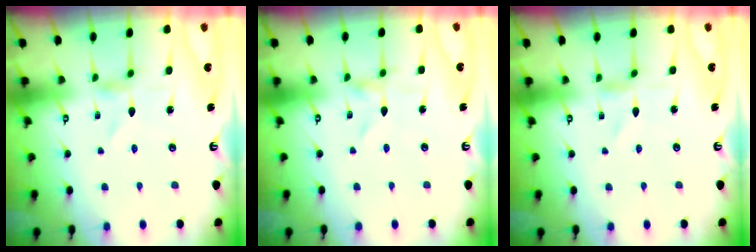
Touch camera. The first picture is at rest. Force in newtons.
{"total": 0.0}
{"total": 1.2, "press": 1.2, "slide": 0.2}